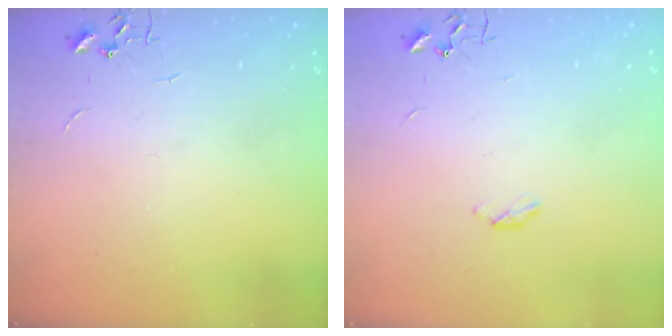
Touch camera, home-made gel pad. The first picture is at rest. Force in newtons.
{"total": 3.4, "press": 3.4, "slide": 0.5}